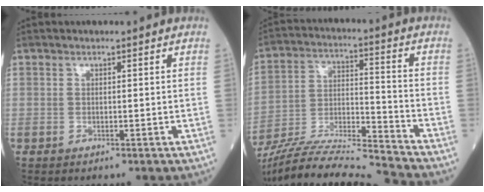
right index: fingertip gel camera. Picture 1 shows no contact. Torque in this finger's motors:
{"motor_torque": [-0.40, -0.58, 0.09, 0.06]}